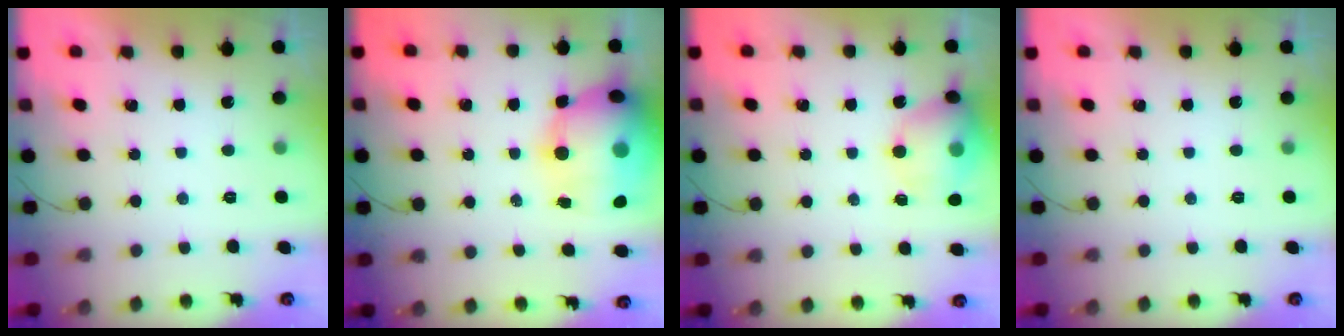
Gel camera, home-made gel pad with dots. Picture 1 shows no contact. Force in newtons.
{"total": 21.4, "press": 20.8, "slide": 5.2}
{"total": 14.8, "press": 14.6, "slide": 2.4}
{"total": 0.0}